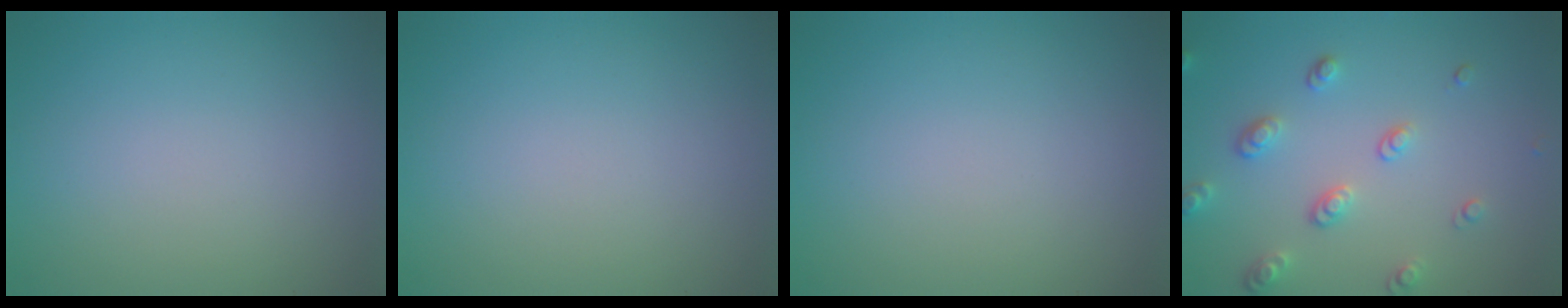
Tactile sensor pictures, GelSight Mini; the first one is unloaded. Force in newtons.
{"total": 0.0}
{"total": 0.0}
{"total": 2.6, "press": 2.4, "slide": 0.9}